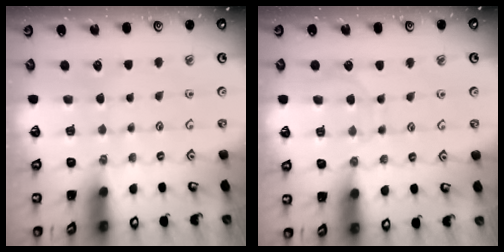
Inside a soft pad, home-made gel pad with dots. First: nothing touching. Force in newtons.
{"total": 6.9, "press": 6.8, "slide": 0.5}